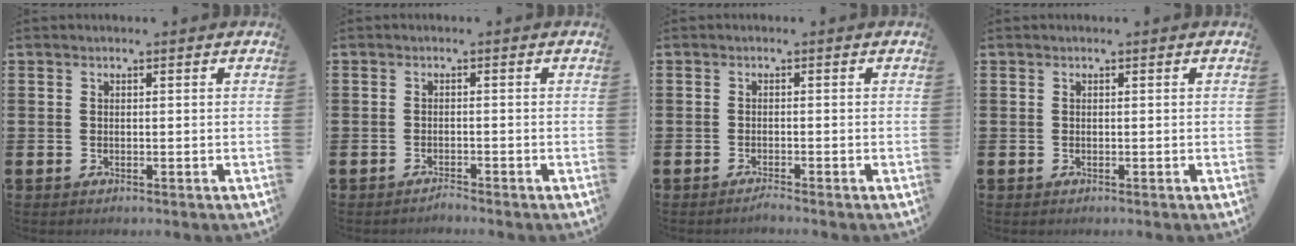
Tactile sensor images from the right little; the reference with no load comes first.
{"total": 0.9, "force": [-0.9, 0.0, 0.1], "torque": [-0.004, -0.001, -0.019]}
{"total": 0.8, "force": [-0.8, -0.1, 0.3], "torque": [-0.006, -0.004, -0.015]}
{"total": 0.0}